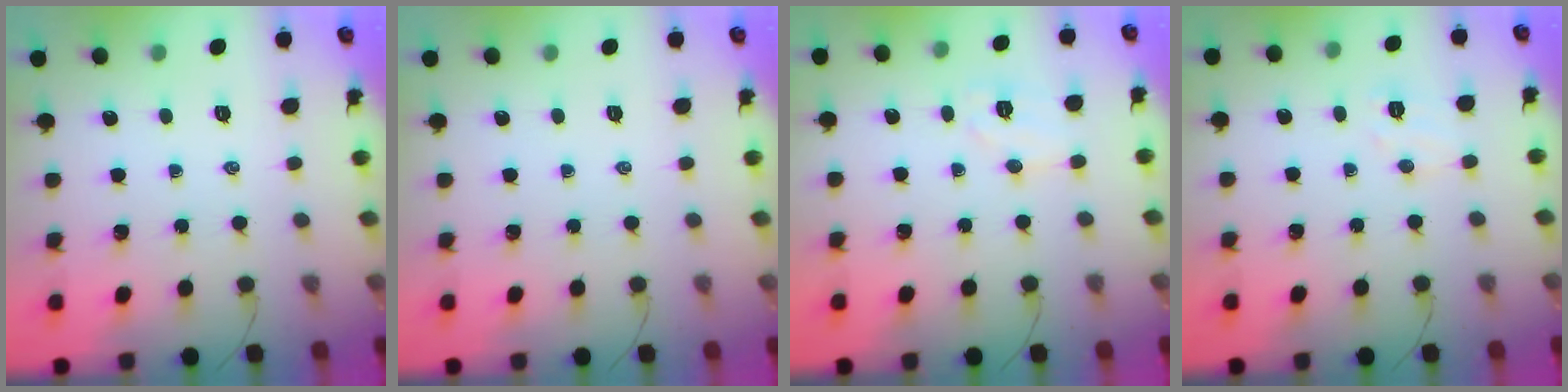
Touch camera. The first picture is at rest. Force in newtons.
{"total": 0.0}
{"total": 5.6, "press": 5.5, "slide": 0.8}
{"total": 5.4, "press": 5.3, "slide": 1.1}